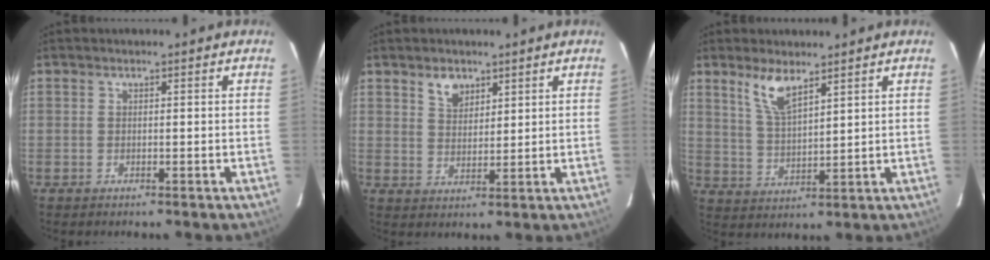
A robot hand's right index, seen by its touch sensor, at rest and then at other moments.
{"total": 4.2, "force": [2.8, 2.5, 1.9], "torque": [-0.027, 0.006, 0.053]}
{"total": 6.5, "force": [4.5, 1.8, 4.3], "torque": [-0.085, -0.001, 0.096]}